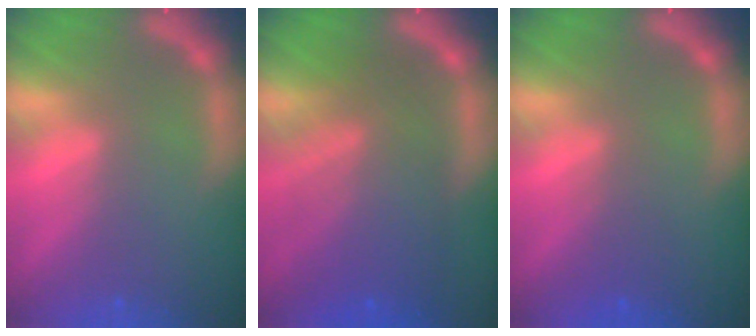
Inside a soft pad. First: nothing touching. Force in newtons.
{"total": 9.0}
{"total": 2.0}